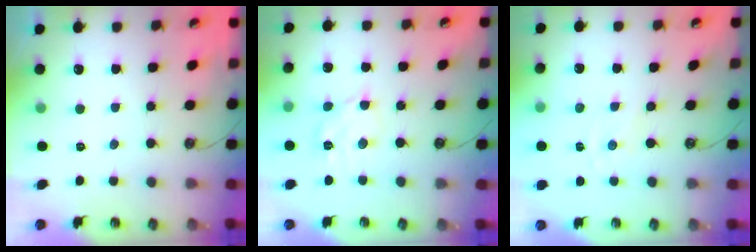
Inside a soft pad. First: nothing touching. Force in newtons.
{"total": 10.6, "press": 10.5, "slide": 1.3}
{"total": 0.0}